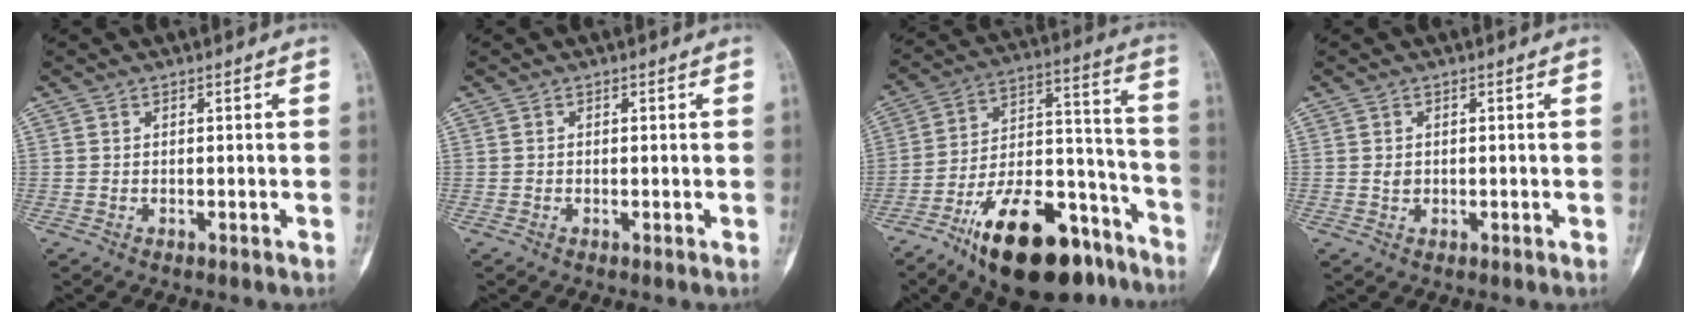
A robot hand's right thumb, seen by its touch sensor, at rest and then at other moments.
{"total": 0.0}
{"total": 25.7, "force": [-16.3, 11.0, 16.5], "torque": [-0.231, 0.095, -0.264]}
{"total": 1.2, "force": [0.0, 1.0, 0.7], "torque": [-0.011, 0.001, 0.002]}